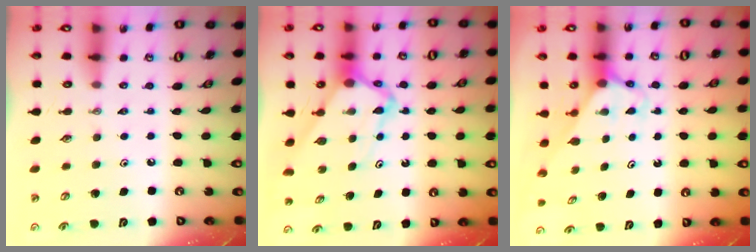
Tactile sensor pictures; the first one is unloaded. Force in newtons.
{"total": 6.2, "press": 6.1, "slide": 0.5}
{"total": 2.6, "press": 2.6, "slide": 0.2}